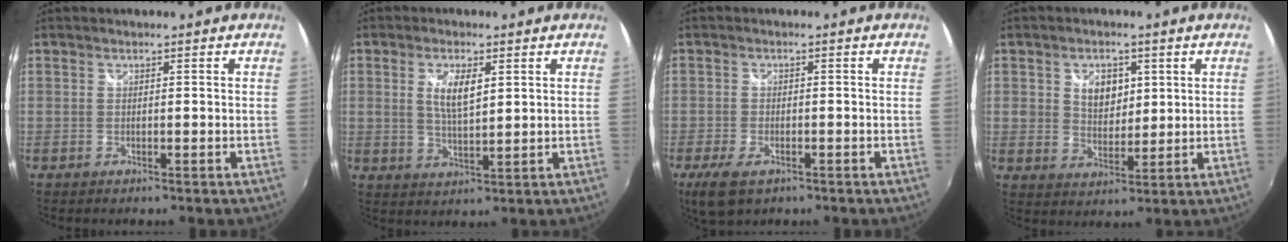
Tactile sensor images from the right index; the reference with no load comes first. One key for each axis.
{"total": 5.7, "fx": 1.7, "fy": 2.1, "fz": 5.0, "tx": -0.094, "ty": -0.003, "tz": 0.034}
{"total": 6.2, "fx": -3.6, "fy": 3.0, "fz": 3.9, "tx": -0.097, "ty": -0.021, "tz": -0.066}
{"total": 7.3, "fx": 2.3, "fy": 5.3, "fz": 4.5, "tx": -0.074, "ty": 0.005, "tz": 0.041}